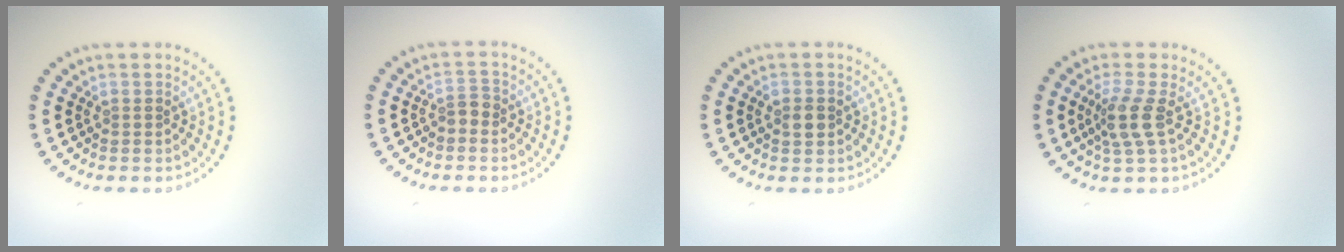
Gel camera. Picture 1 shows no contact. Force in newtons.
{"total": 1.2, "press": 1.0, "slide": 0.6}
{"total": 2.0, "press": 2.0, "slide": 0.2}
{"total": 2.6, "press": 2.1, "slide": 1.6}